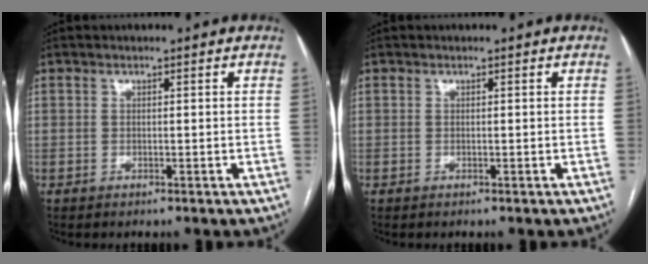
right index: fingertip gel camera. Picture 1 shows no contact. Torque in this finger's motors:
{"motor_torque": [0.00, 0.00, 0.00, 0.01]}